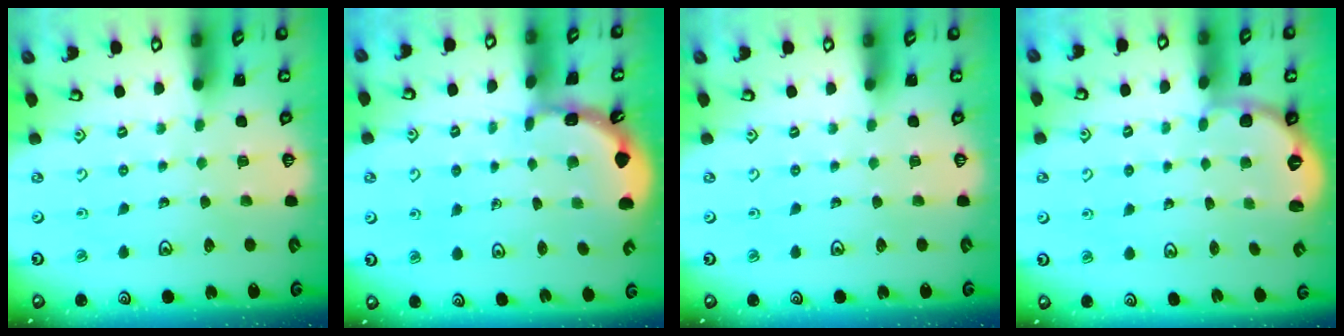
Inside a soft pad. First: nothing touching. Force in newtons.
{"total": 1.9, "press": 1.9, "slide": 0.1}
{"total": 0.0}
{"total": 2.6, "press": 1.7, "slide": 1.9}